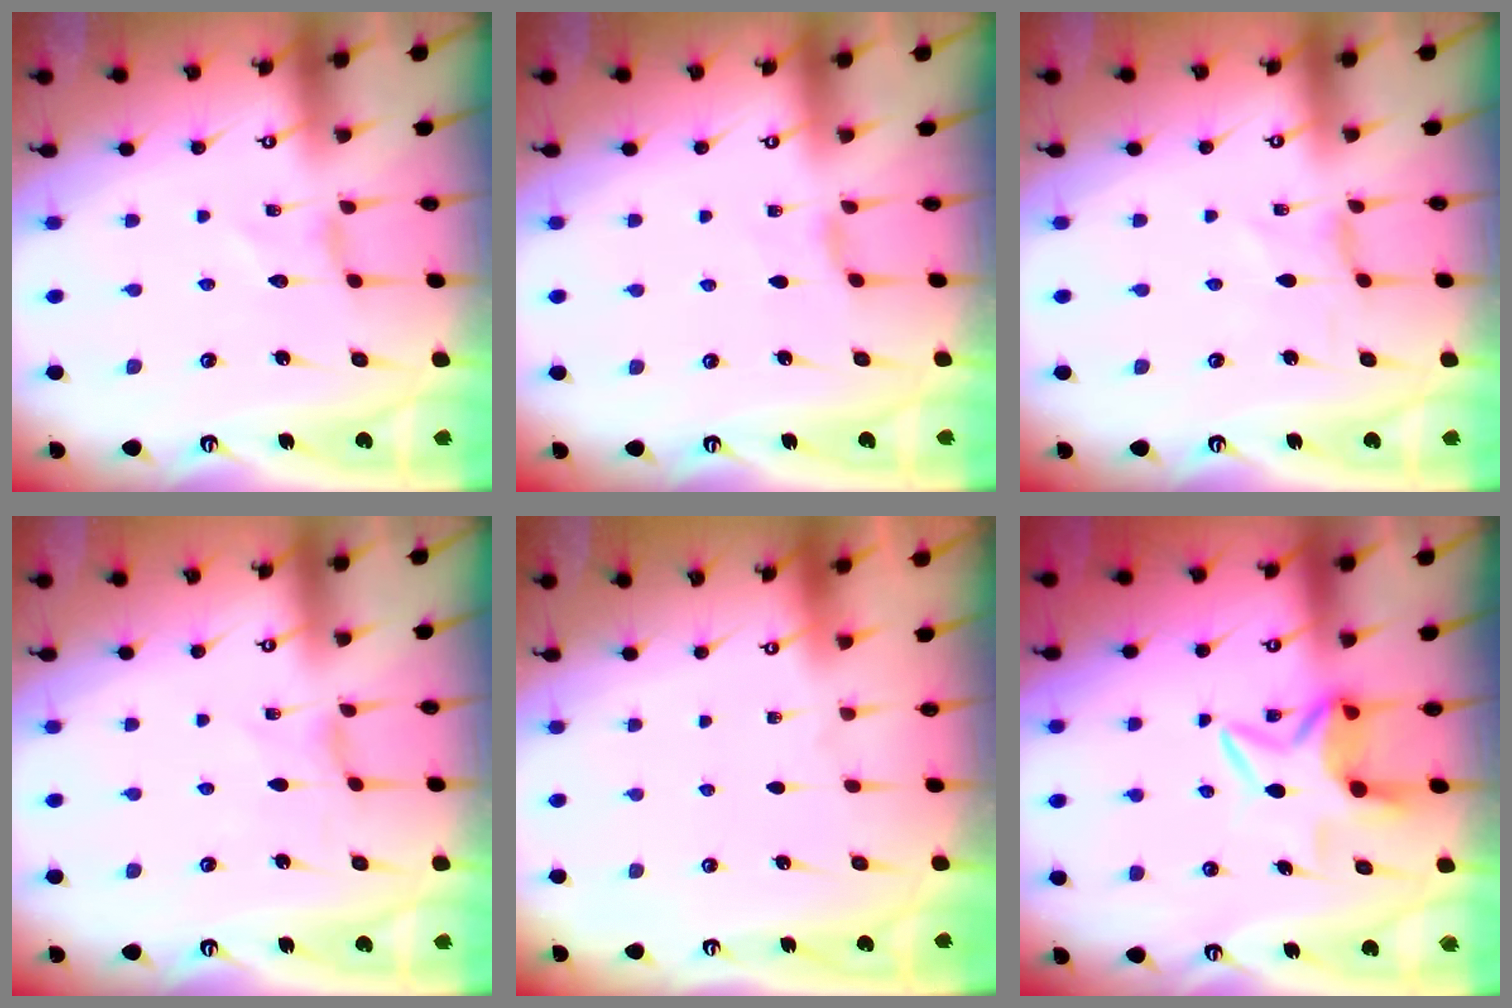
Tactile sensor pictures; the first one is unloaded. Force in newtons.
{"total": 1.9, "press": 1.9, "slide": 0.4}
{"total": 0.0}
{"total": 0.0}
{"total": 0.0}
{"total": 6.2, "press": 6.0, "slide": 1.5}